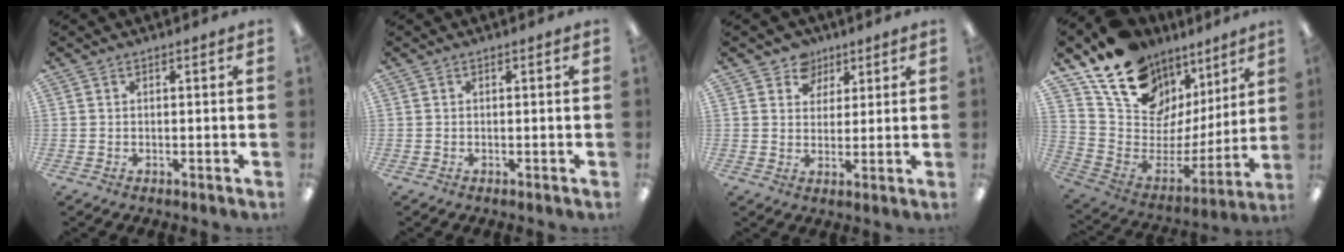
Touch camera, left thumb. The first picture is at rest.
{"total": 0.0}
{"total": 6.4, "force": [4.1, 4.9, 0.6], "torque": [-0.006, -0.022, 0.075]}
{"total": 15.7, "force": [12.2, 8.3, 5.4], "torque": [-0.111, -0.107, 0.224]}